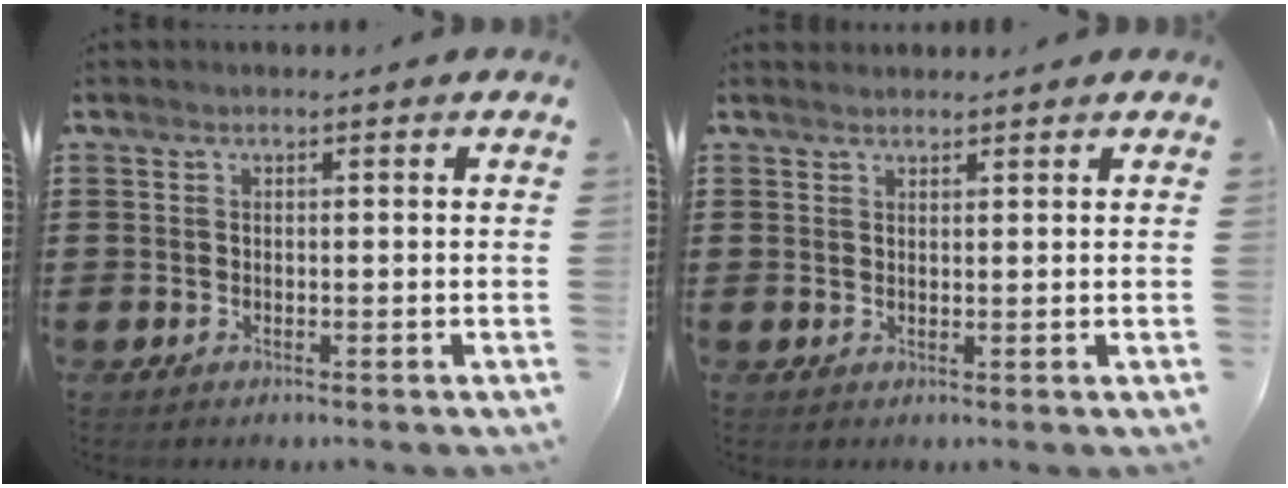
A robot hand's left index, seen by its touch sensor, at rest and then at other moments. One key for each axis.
{"total": 1.2, "fx": 1.2, "fy": 0.3, "fz": 0.0, "tx": -0.001, "ty": 0.001, "tz": 0.024}